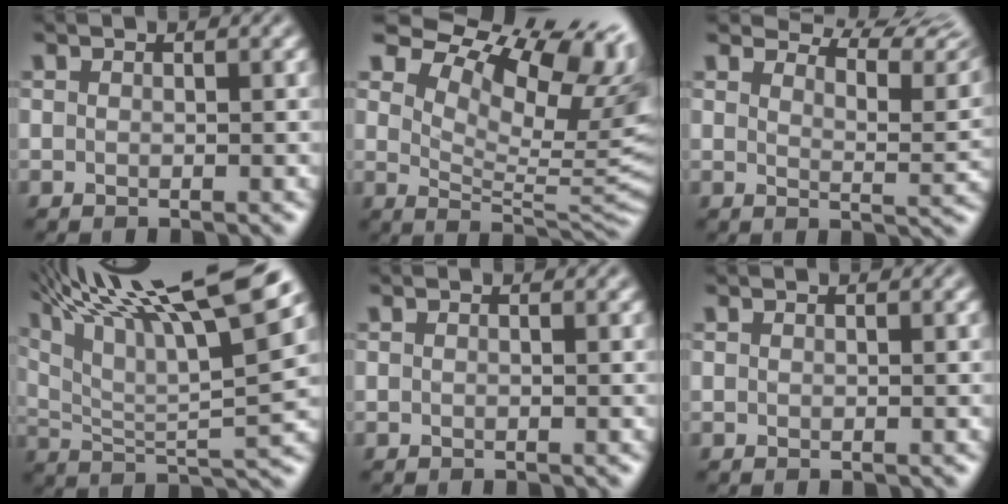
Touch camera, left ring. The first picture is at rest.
{"total": 13.6, "force": [8.0, 5.8, 9.3], "torque": [-0.139, 0.032, 0.114]}
{"total": 8.8, "force": [7.8, 1.9, 3.6], "torque": [-0.062, 0.011, 0.100]}
{"total": 17.1, "force": [10.6, 3.7, 12.9], "torque": [-0.228, 0.028, 0.164]}
{"total": 0.0}
{"total": 0.0}